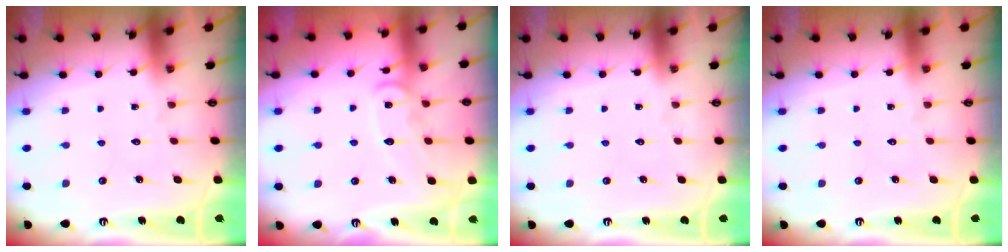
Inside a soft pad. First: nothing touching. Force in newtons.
{"total": 10.7, "press": 10.6, "slide": 1.0}
{"total": 0.0}
{"total": 0.0}